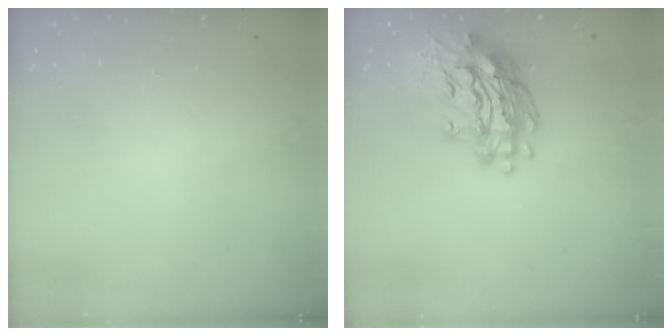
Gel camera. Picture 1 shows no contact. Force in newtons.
{"total": 18.5, "press": 18.4, "slide": 2.1}